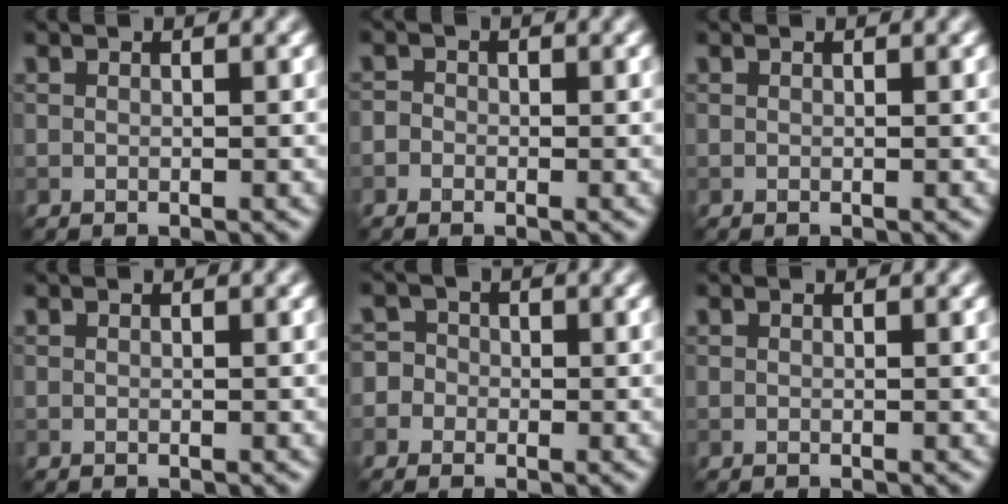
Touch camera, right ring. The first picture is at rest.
{"total": 1.0, "force": [-0.4, 0.9, 0.2], "torque": [0.002, 0.000, -0.016]}
{"total": 0.0}
{"total": 0.0}
{"total": 3.6, "force": [-1.0, 3.4, 0.8], "torque": [0.016, 0.017, -0.050]}
{"total": 0.0}